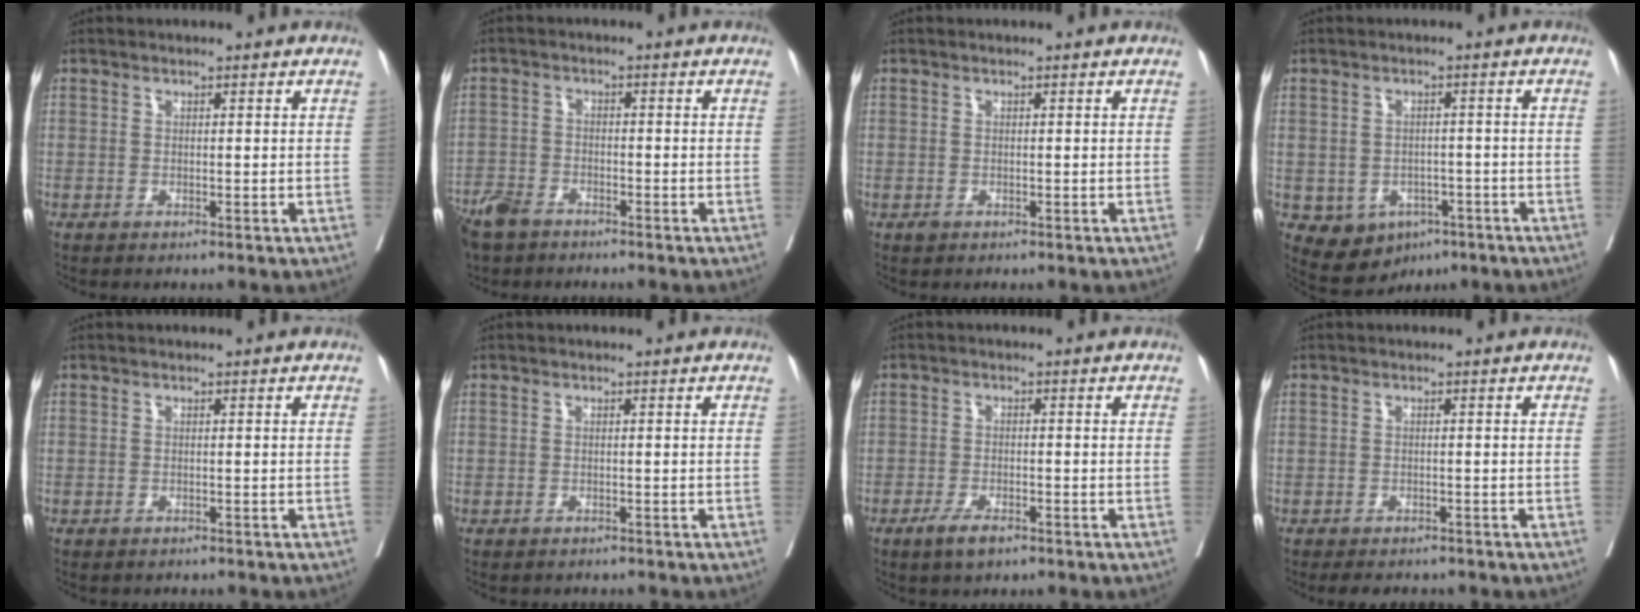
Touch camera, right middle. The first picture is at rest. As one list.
[{"total": 5.7, "force": [-4.7, 2.4, 2.3], "torque": [-0.050, -0.009, -0.090]}, {"total": 0.6, "force": [-0.3, 0.4, 0.3], "torque": [-0.006, 0.000, -0.004]}, {"total": 7.0, "force": [-3.4, 5.3, 2.9], "torque": [-0.041, 0.011, -0.035]}, {"total": 1.7, "force": [-1.5, 0.6, 0.3], "torque": [-0.009, -0.003, -0.021]}, {"total": 2.0, "force": [-1.9, 0.7, 0.3], "torque": [-0.007, -0.002, -0.026]}, {"total": 3.5, "force": [-2.4, 1.0, 2.4], "torque": [-0.049, -0.002, -0.040]}, {"total": 5.2, "force": [-4.6, 1.9, 1.6], "torque": [-0.013, -0.003, -0.058]}]